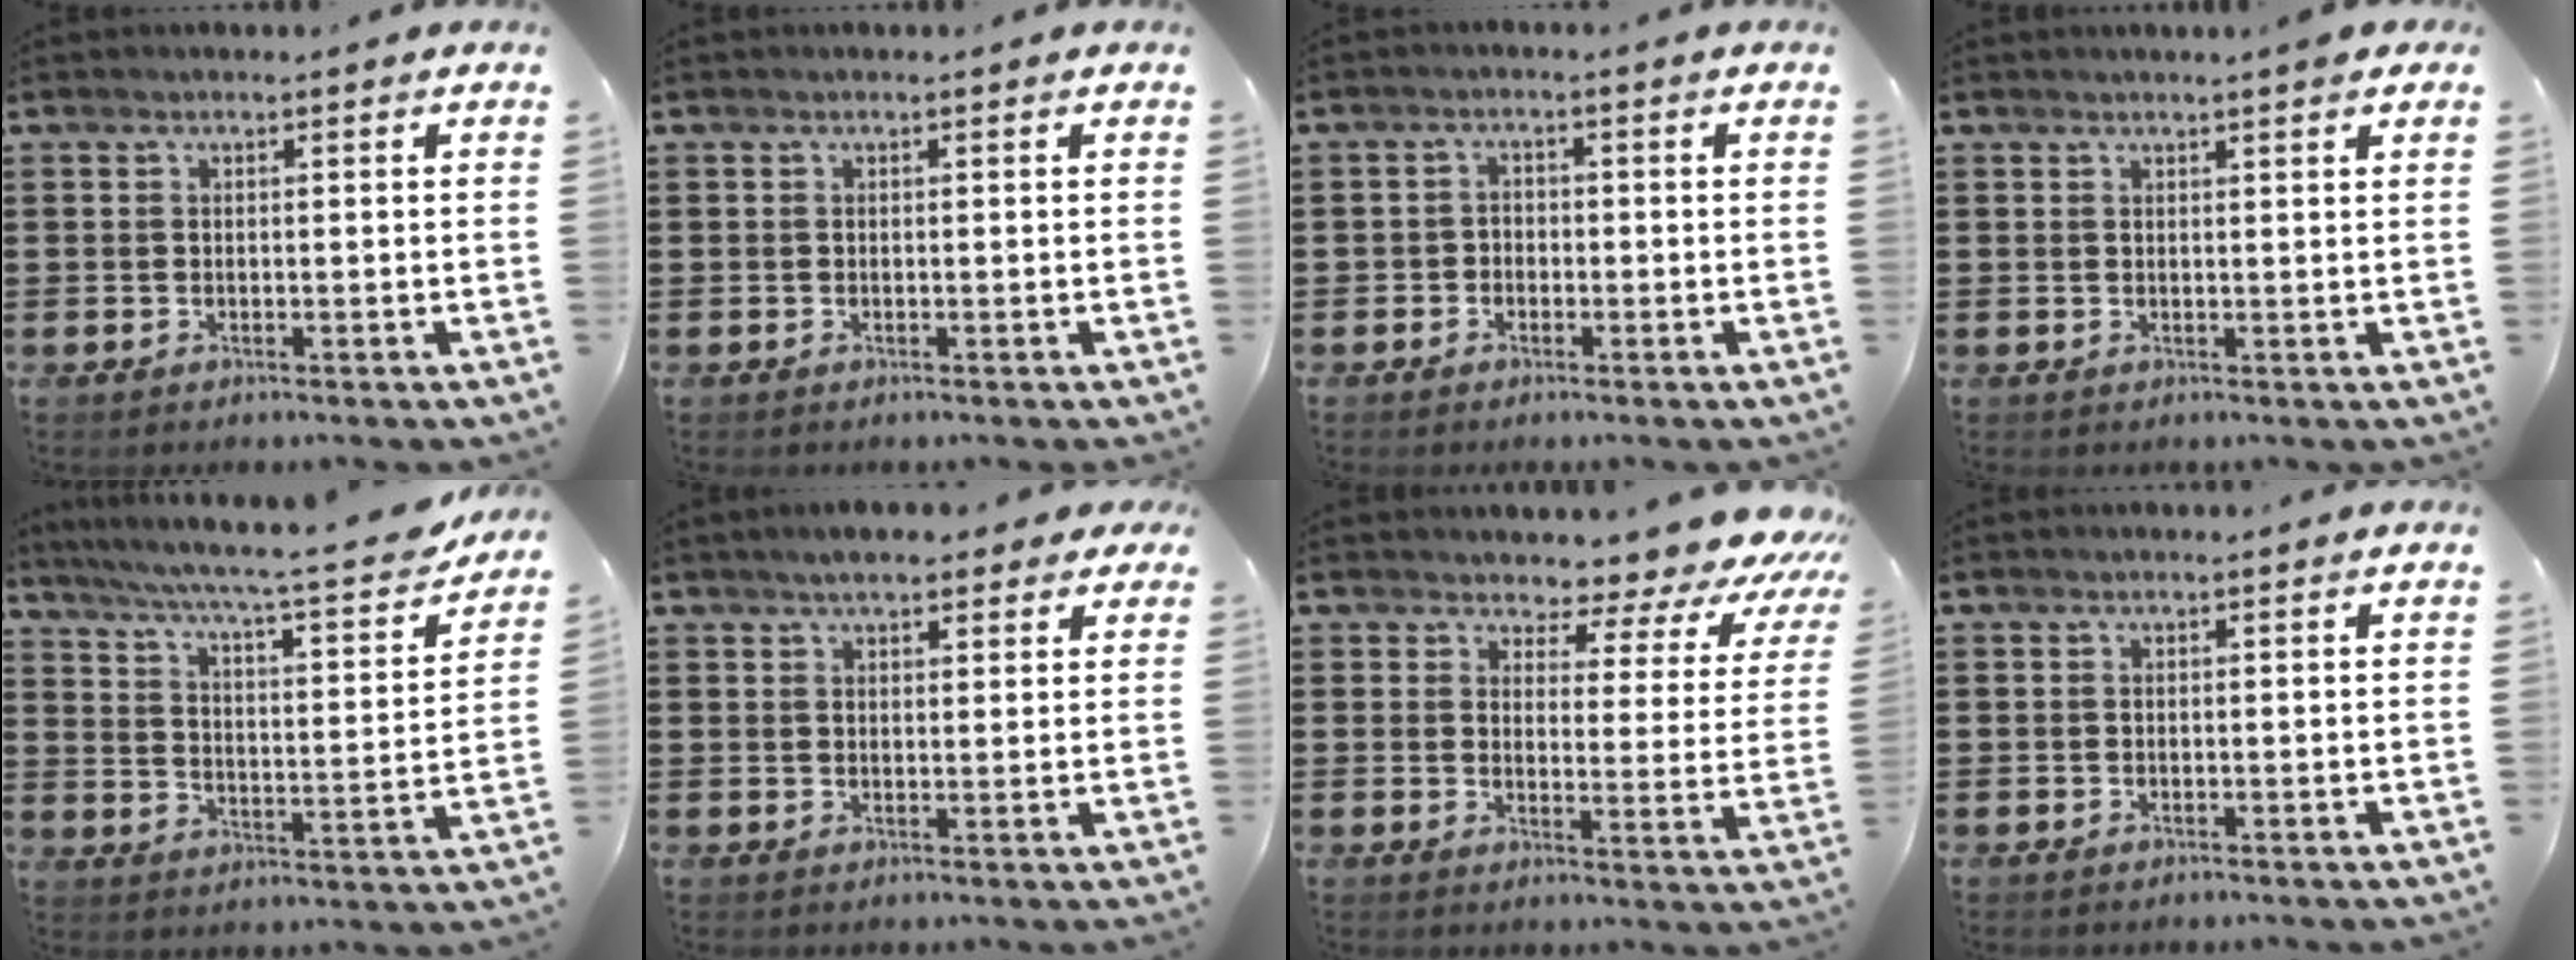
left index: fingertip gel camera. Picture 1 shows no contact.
{"total": 0.0}
{"total": 1.7, "force": [-1.1, 1.3, 0.2], "torque": [-0.010, 0.005, -0.027]}
{"total": 1.7, "force": [1.5, -0.1, 0.7], "torque": [-0.018, 0.000, 0.029]}
{"total": 6.2, "force": [5.3, 0.0, 3.2], "torque": [-0.087, -0.040, 0.083]}
{"total": 4.1, "force": [3.3, 1.4, 2.0], "torque": [-0.048, 0.006, 0.061]}
{"total": 4.5, "force": [4.0, 1.8, 1.3], "torque": [-0.045, -0.030, 0.063]}
{"total": 0.0}